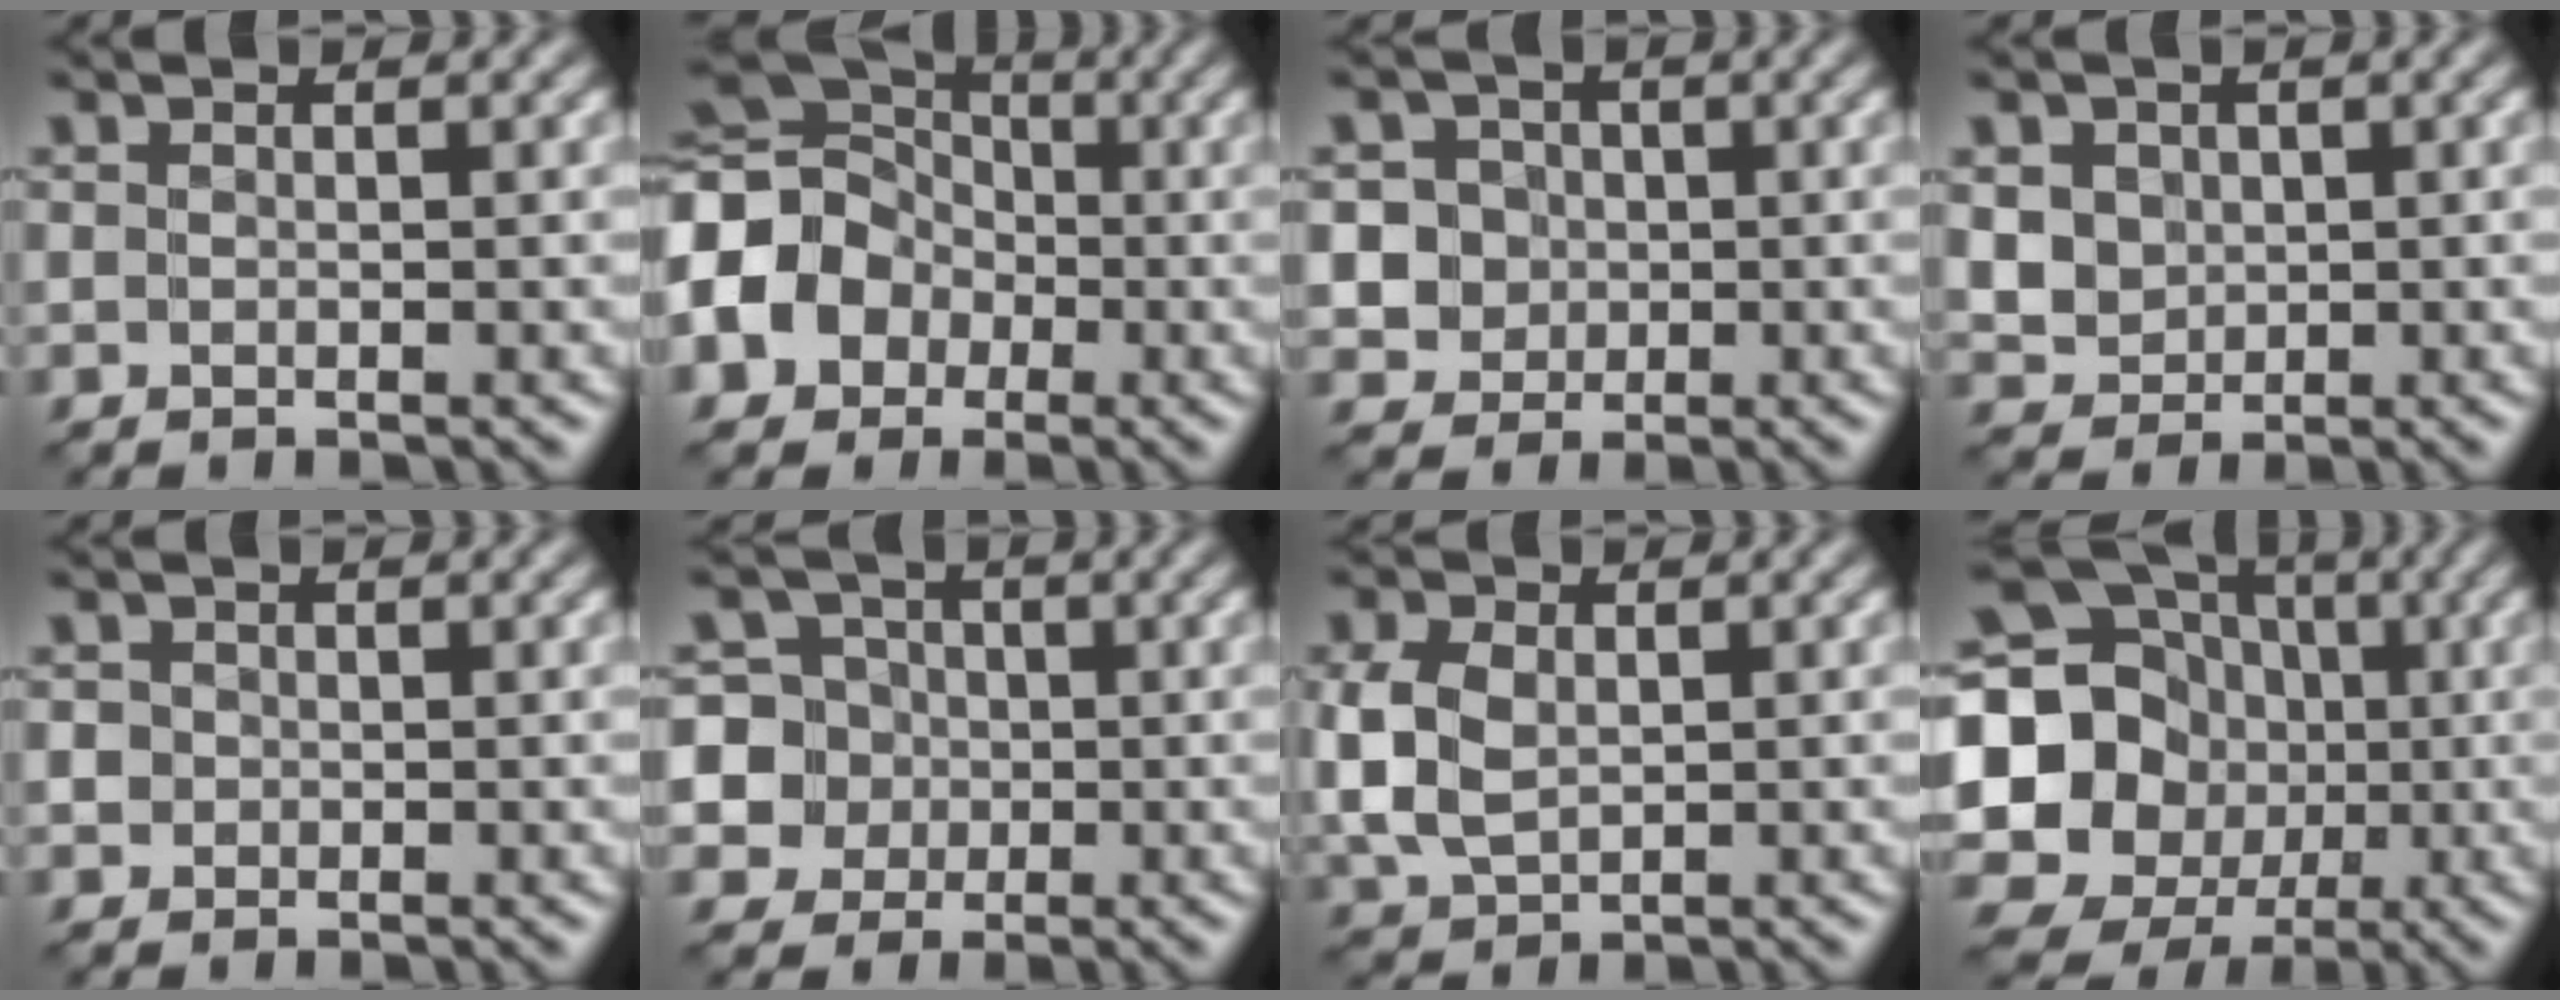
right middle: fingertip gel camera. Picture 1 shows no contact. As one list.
[{"total": 10.7, "force": [-1.6, 9.3, 5.2], "torque": [-0.112, 0.007, -0.068]}, {"total": 5.4, "force": [0.4, 5.2, 1.4], "torque": [-0.012, 0.031, -0.008]}, {"total": 3.4, "force": [1.1, 3.0, 1.2], "torque": [-0.031, 0.005, 0.024]}, {"total": 1.4, "force": [0.2, 1.3, 0.2], "torque": [0.011, 0.009, -0.004]}, {"total": 7.7, "force": [-0.3, 7.5, 1.5], "torque": [-0.029, 0.023, -0.019]}, {"total": 4.2, "force": [0.7, 3.1, 2.7], "torque": [-0.069, 0.005, 0.015]}, {"total": 18.9, "force": [0.2, 17.5, 7.1], "torque": [-0.168, 0.015, -0.036]}]